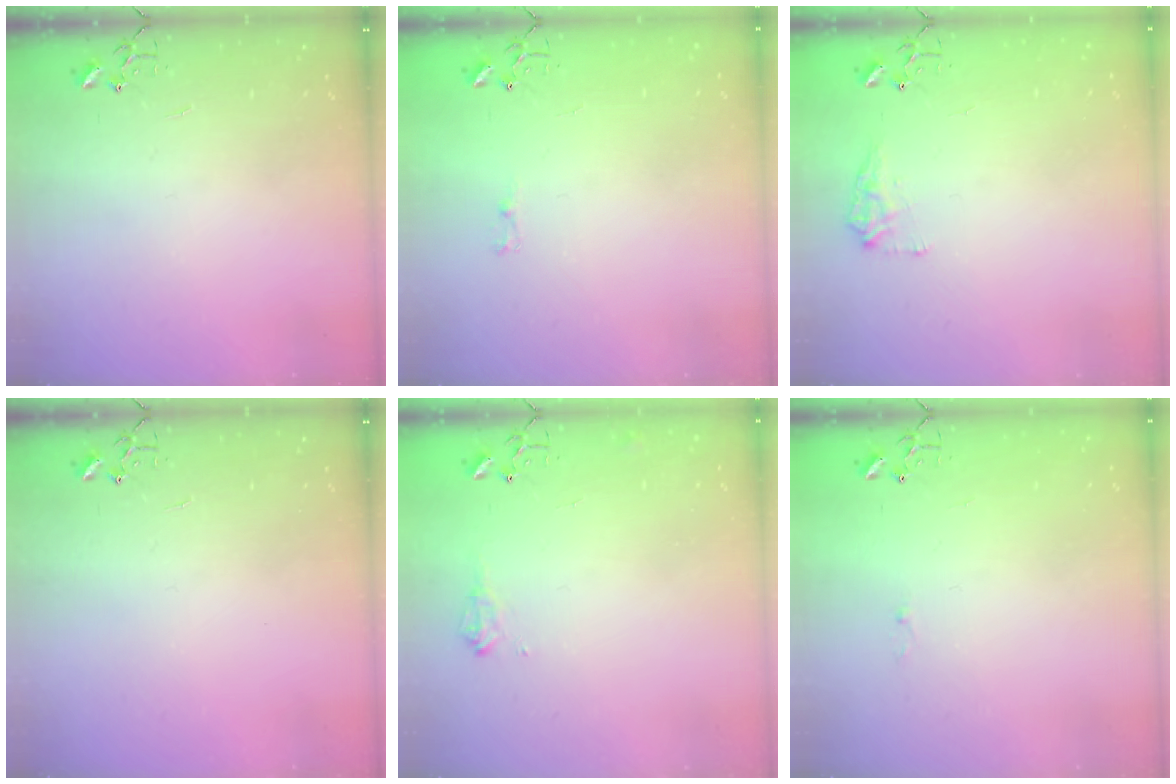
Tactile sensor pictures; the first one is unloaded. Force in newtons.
{"total": 4.7, "press": 4.6, "slide": 0.5}
{"total": 8.9, "press": 8.9, "slide": 0.4}
{"total": 0.0}
{"total": 7.4, "press": 7.4, "slide": 0.5}
{"total": 2.6, "press": 2.6, "slide": 0.4}